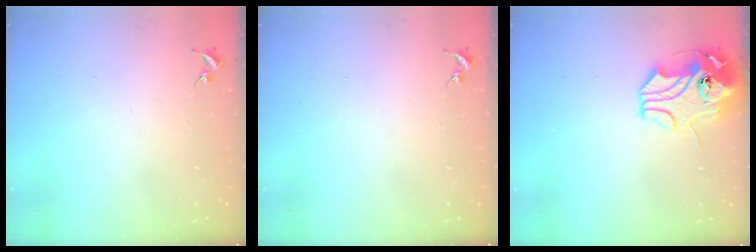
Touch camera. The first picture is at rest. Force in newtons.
{"total": 0.0}
{"total": 12.3, "press": 12.2, "slide": 2.0}